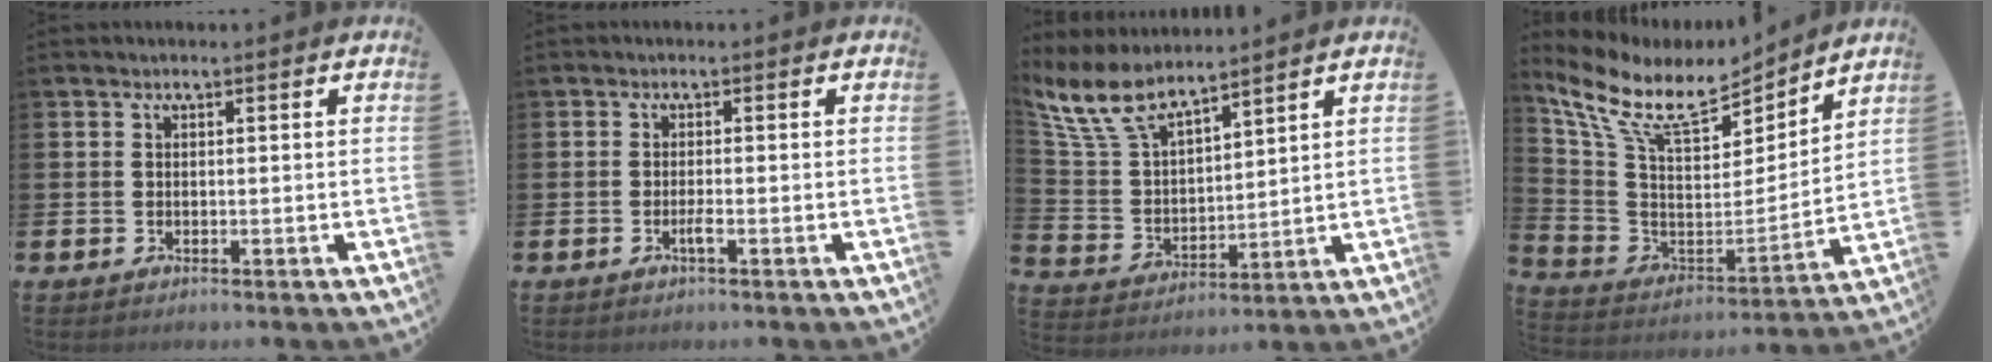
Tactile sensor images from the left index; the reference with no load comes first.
{"total": 1.1, "force": [-0.5, 0.0, 0.9], "torque": [-0.024, -0.001, -0.008]}
{"total": 8.9, "force": [7.9, 2.7, 3.3], "torque": [-0.104, -0.033, 0.146]}
{"total": 11.2, "force": [9.1, 4.1, 5.2], "torque": [-0.150, -0.053, 0.160]}